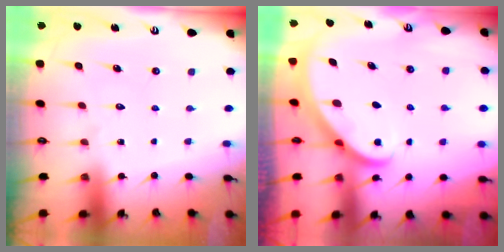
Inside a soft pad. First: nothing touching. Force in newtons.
{"total": 2.7, "press": 2.7, "slide": 0.2}